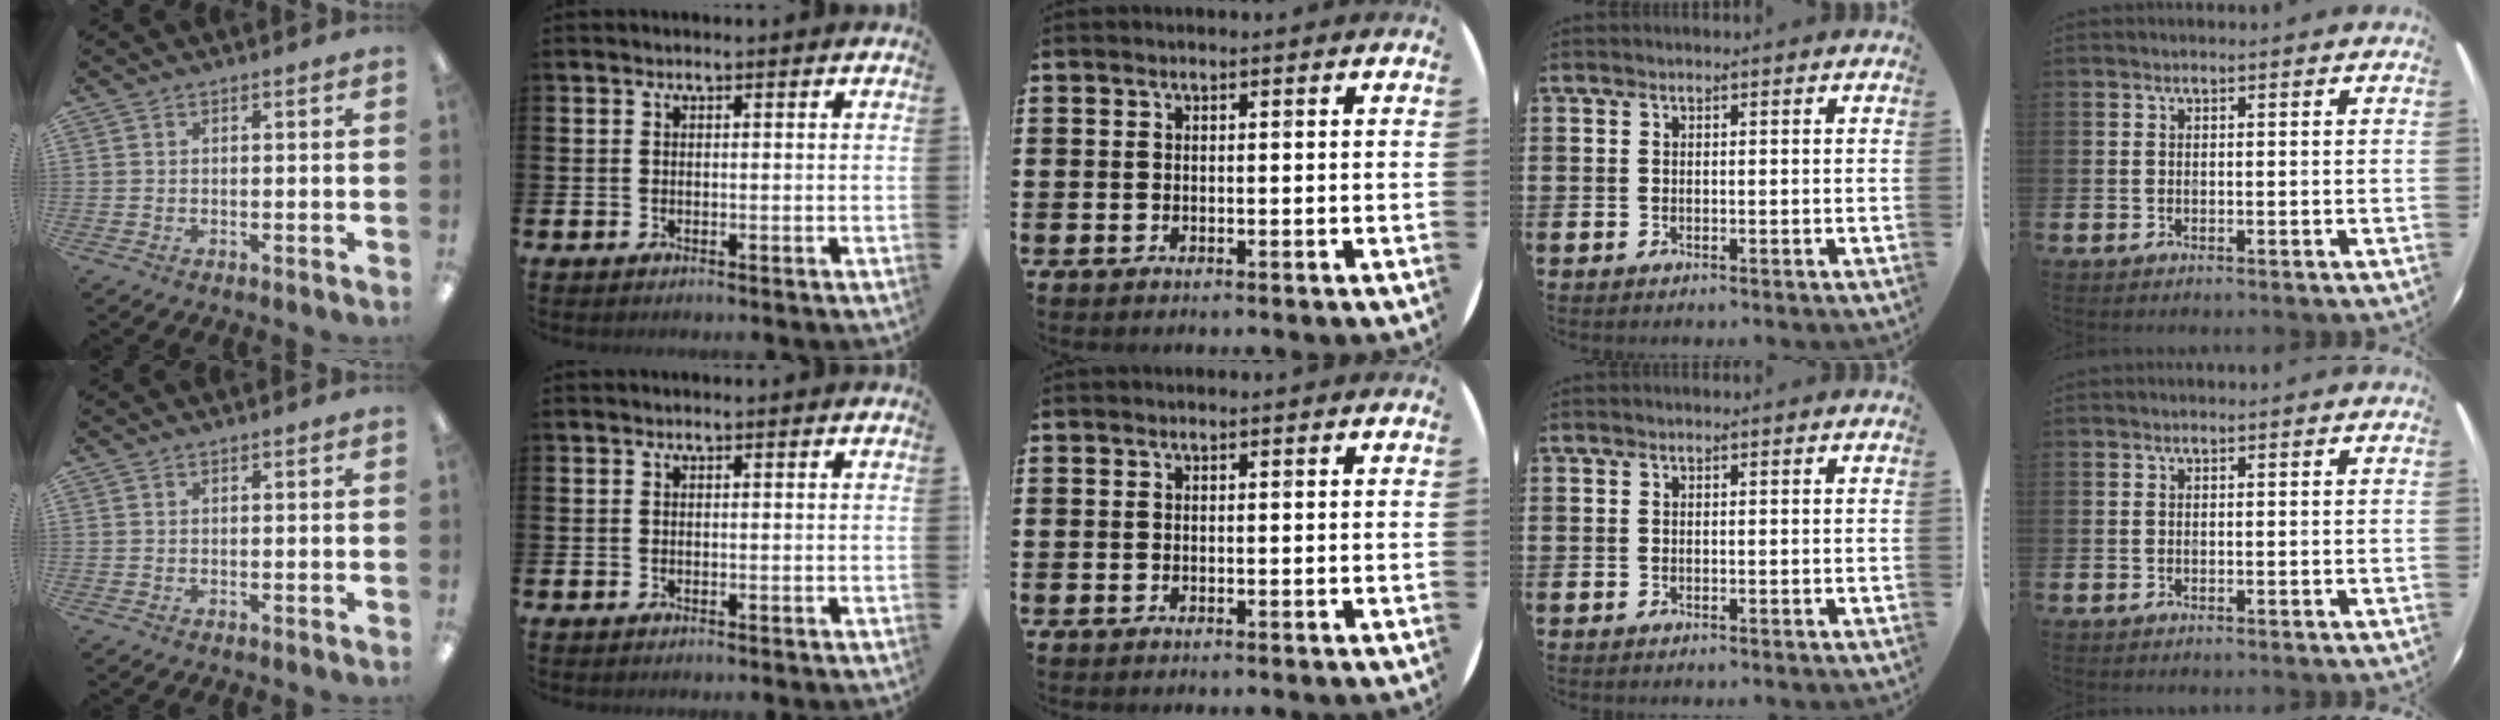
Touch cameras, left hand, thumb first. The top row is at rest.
{}